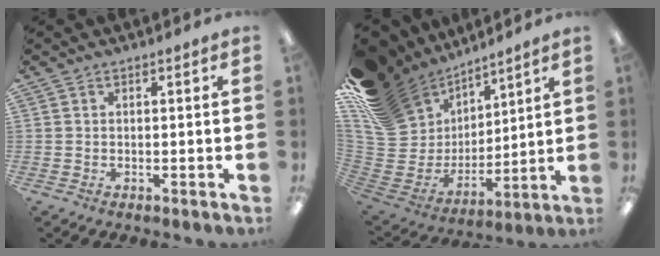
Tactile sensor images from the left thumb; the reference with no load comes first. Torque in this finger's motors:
{"motor_torque": [0.97, -0.15, 1.48, -1.29, 0.28]}